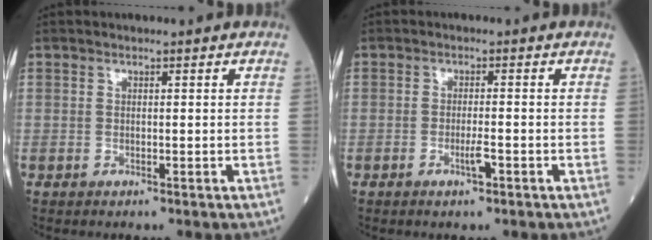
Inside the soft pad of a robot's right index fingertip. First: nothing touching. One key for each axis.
{"total": 2.3, "fx": -1.1, "fy": 0.2, "fz": 2.0, "tx": -0.035, "ty": -0.001, "tz": -0.019}